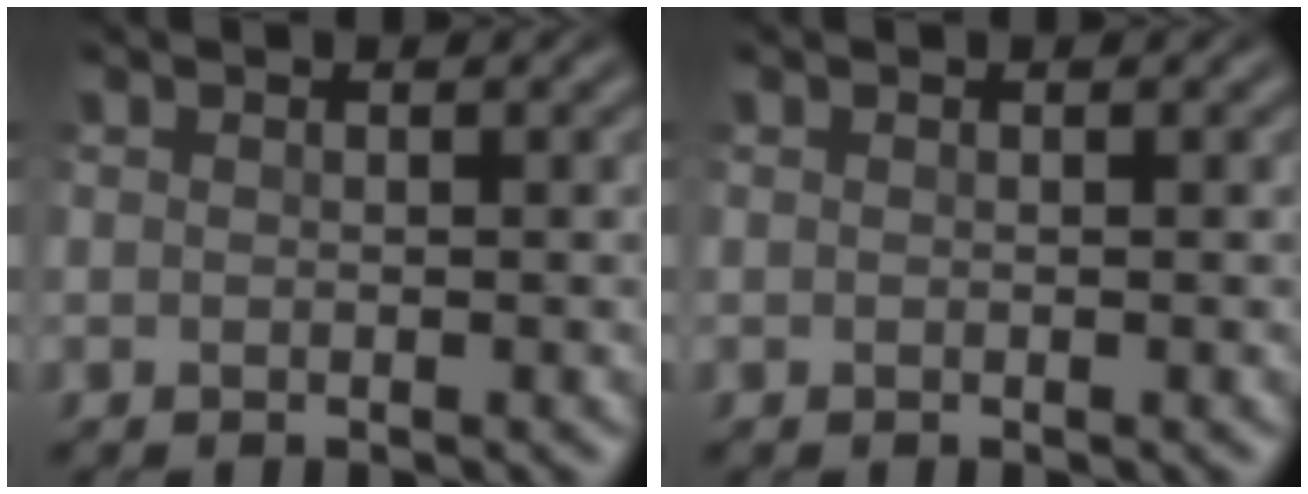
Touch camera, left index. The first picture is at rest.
{"total": 0.0}